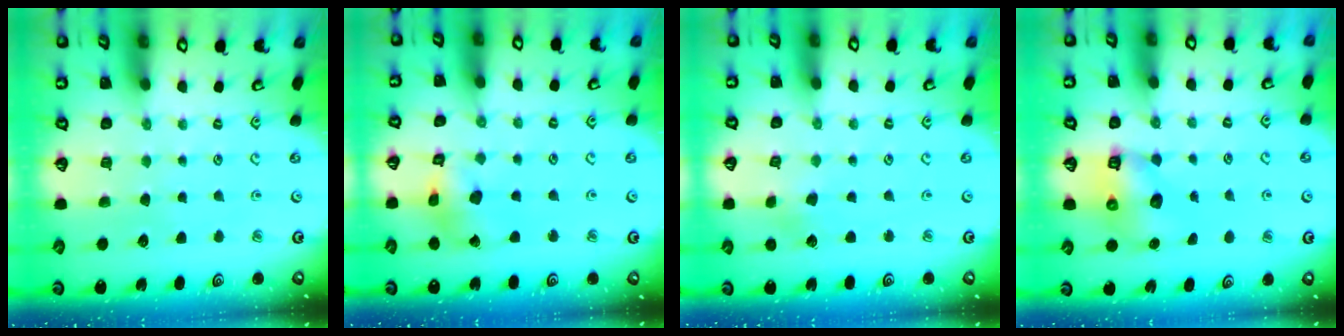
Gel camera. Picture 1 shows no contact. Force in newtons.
{"total": 7.8, "press": 7.7, "slide": 0.9}
{"total": 1.6, "press": 1.6, "slide": 0.2}
{"total": 6.8, "press": 6.7, "slide": 0.9}